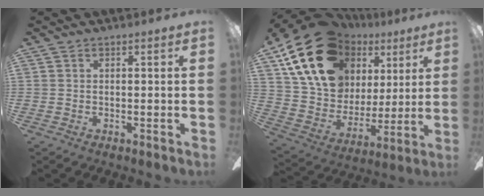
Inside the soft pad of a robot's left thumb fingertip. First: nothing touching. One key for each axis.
{"total": 23.8, "fx": 13.0, "fy": 16.1, "fz": 11.9, "tx": -0.219, "ty": -0.056, "tz": 0.254}